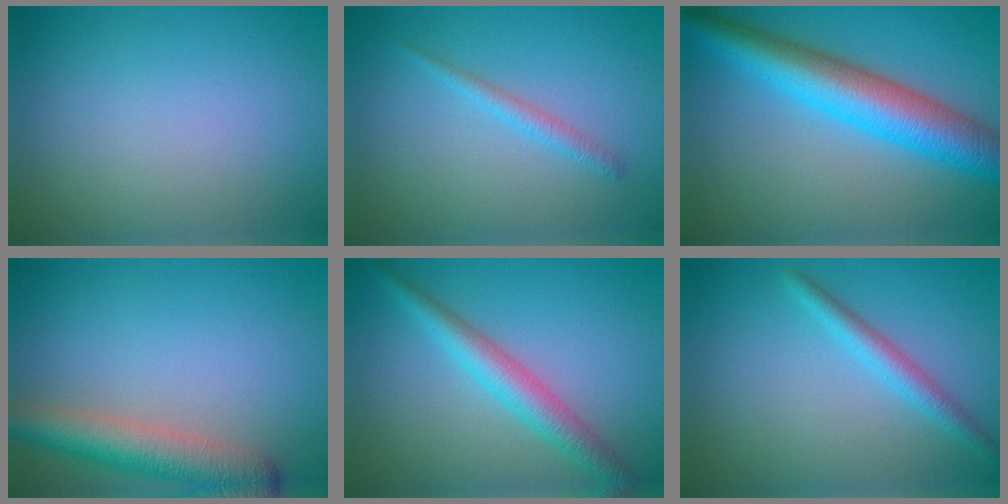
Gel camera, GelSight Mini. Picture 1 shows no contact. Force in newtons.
{"total": 1.4, "press": 1.4, "slide": 0.1}
{"total": 8.7, "press": 8.7, "slide": 0.0}
{"total": 5.4, "press": 5.3, "slide": 0.4}
{"total": 3.9, "press": 3.9, "slide": 0.1}
{"total": 2.3, "press": 2.3, "slide": 0.0}